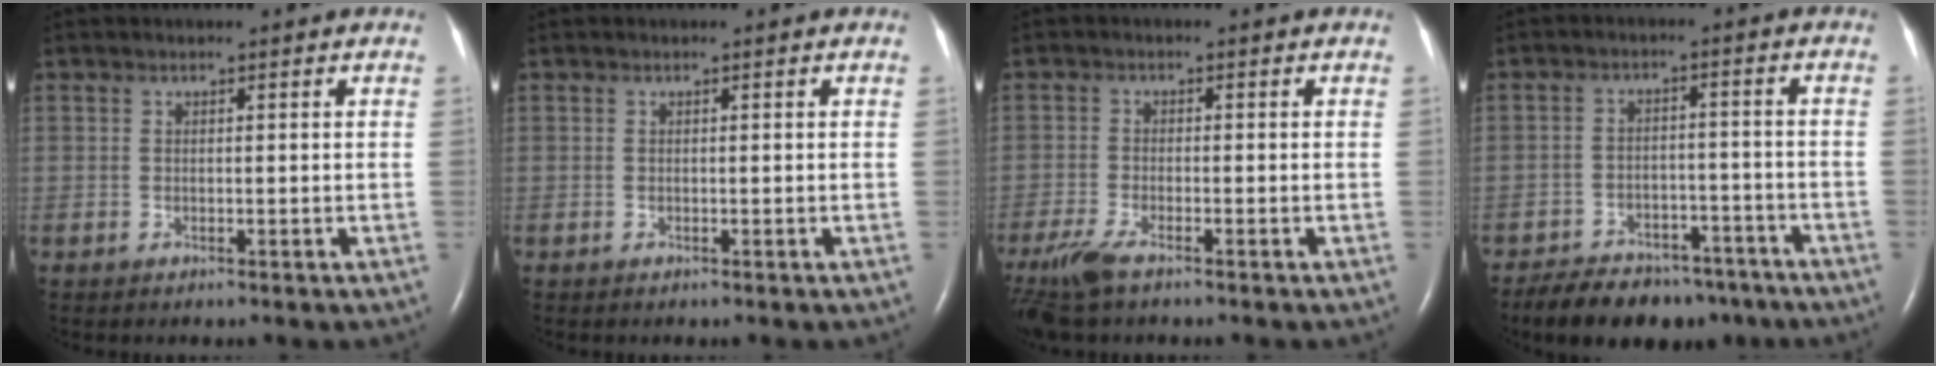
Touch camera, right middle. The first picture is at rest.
{"total": 0.0}
{"total": 6.0, "force": [-4.4, 1.2, 4.0], "torque": [-0.090, -0.018, -0.082]}
{"total": 13.4, "force": [-10.6, 6.6, 4.9], "torque": [-0.078, 0.008, -0.145]}